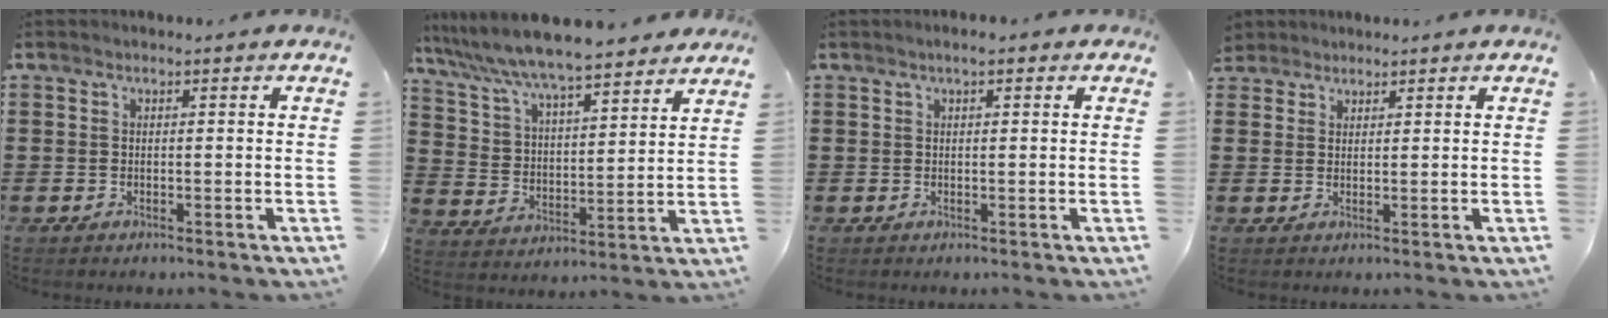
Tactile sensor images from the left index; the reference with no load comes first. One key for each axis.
{"total": 8.2, "fx": 7.5, "fy": 0.9, "fz": 3.1, "tx": -0.093, "ty": -0.043, "tz": 0.132}
{"total": 1.2, "fx": 0.3, "fy": 0.4, "fz": 1.1, "tx": -0.020, "ty": 0.003, "tz": 0.004}
{"total": 2.1, "fx": 1.8, "fy": 1.1, "fz": 0.0, "tx": -0.008, "ty": 0.007, "tz": 0.036}